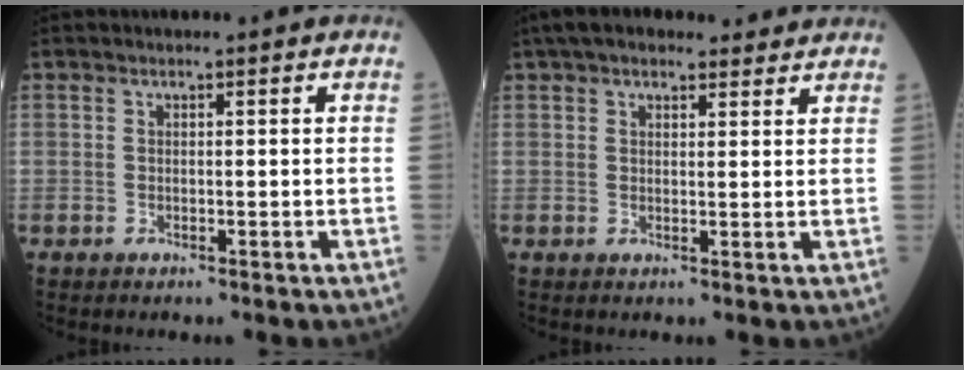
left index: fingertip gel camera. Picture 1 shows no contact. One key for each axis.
{"total": 9.4, "fx": 7.7, "fy": 3.3, "fz": 4.1, "tx": -0.059, "ty": 0.040, "tz": 0.115}